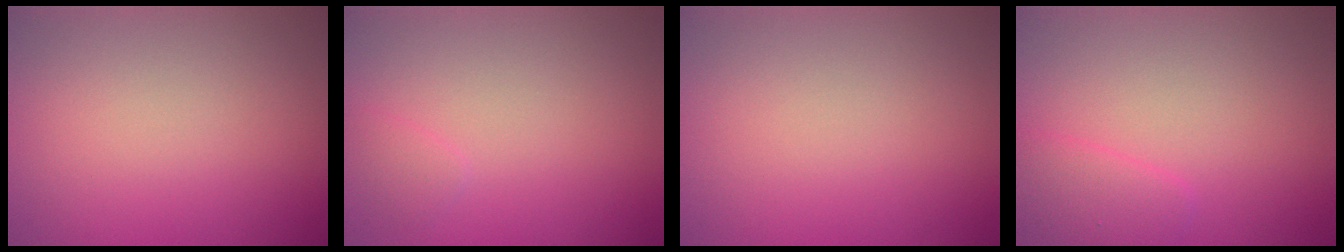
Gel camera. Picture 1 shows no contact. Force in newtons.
{"total": 0.8, "press": 0.8, "slide": 0.1}
{"total": 0.0}
{"total": 1.8, "press": 1.8, "slide": 0.1}